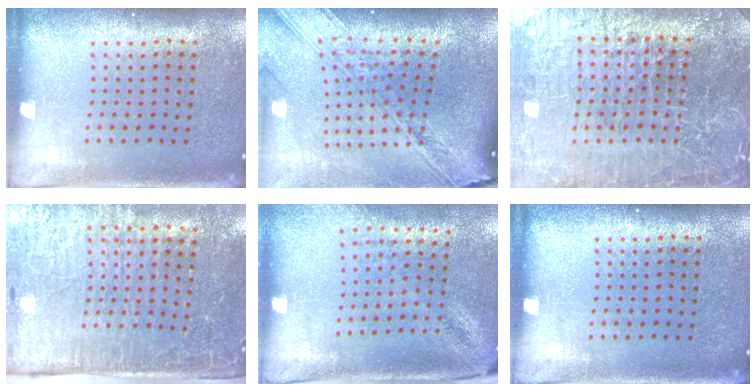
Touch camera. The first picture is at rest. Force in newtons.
{"total": 4.0, "press": 2.9, "slide": 2.8}
{"total": 6.2, "press": 5.7, "slide": 2.6}
{"total": 4.8, "press": 4.0, "slide": 2.6}
{"total": 1.8, "press": 1.4, "slide": 1.2}
{"total": 0.0}